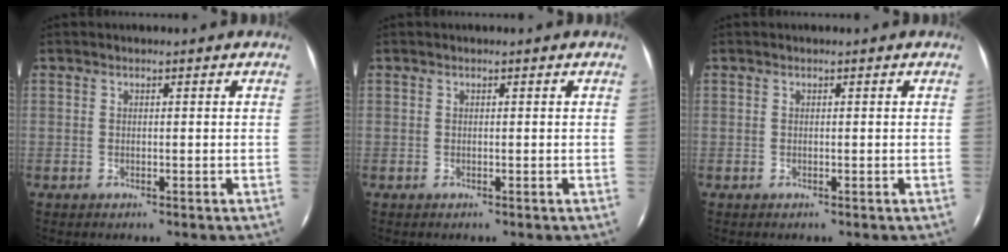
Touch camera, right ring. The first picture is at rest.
{"total": 0.0}
{"total": 0.0}